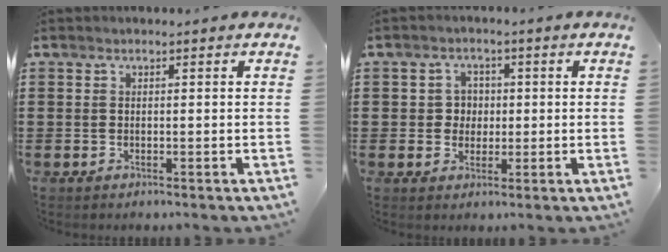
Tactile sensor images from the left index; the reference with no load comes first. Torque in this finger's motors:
{"motor_torque": [-0.13, 0.45, -0.03, -0.01]}